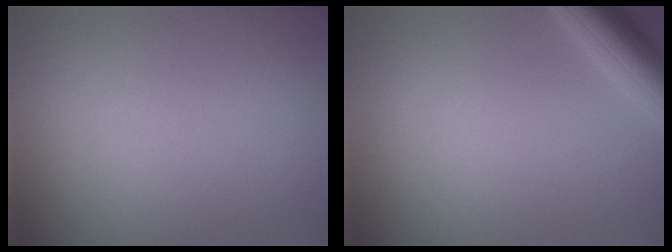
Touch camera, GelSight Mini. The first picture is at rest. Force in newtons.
{"total": 4.2, "press": 4.2, "slide": 0.3}